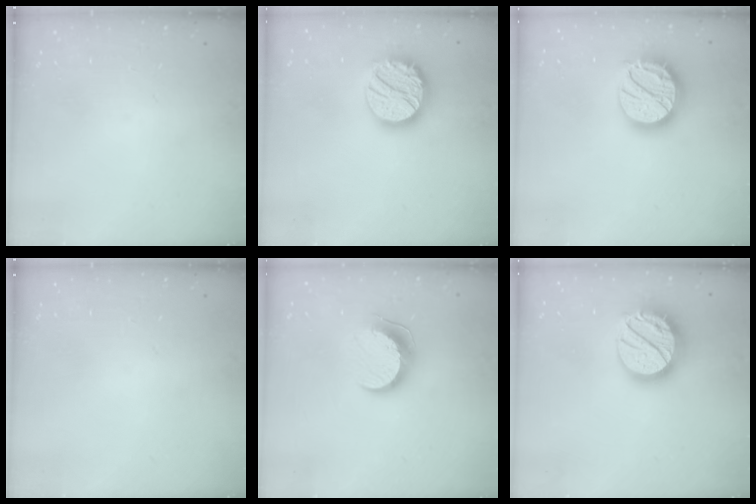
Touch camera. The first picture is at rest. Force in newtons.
{"total": 18.1, "press": 18.1, "slide": 1.3}
{"total": 18.5, "press": 18.5, "slide": 1.4}
{"total": 0.0}
{"total": 9.9, "press": 9.9, "slide": 0.9}
{"total": 19.1, "press": 19.1, "slide": 1.3}